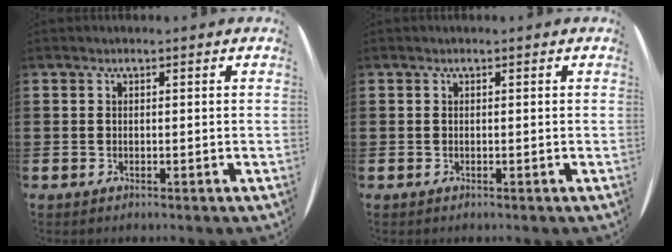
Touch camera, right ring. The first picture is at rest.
{"total": 0.0}